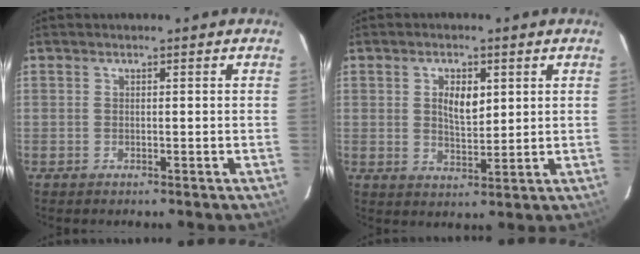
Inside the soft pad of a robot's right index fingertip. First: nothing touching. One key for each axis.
{"total": 5.4, "fx": 1.5, "fy": 2.8, "fz": 4.4, "tx": -0.074, "ty": 0.002, "tz": 0.030}